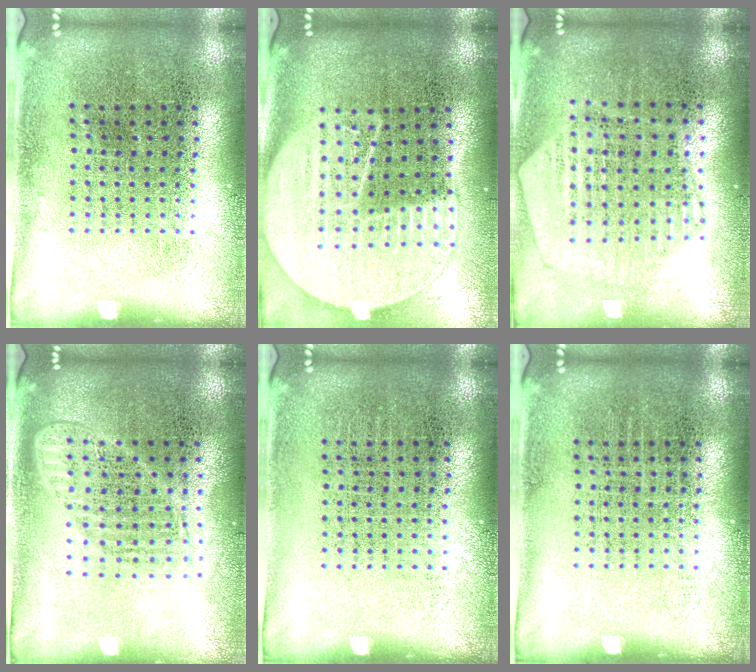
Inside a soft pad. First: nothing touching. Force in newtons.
{"total": 2.1, "press": 1.8, "slide": 1.0}
{"total": 1.1, "press": 1.1, "slide": 0.1}
{"total": 1.6, "press": 1.4, "slide": 0.8}
{"total": 0.0}
{"total": 0.0}